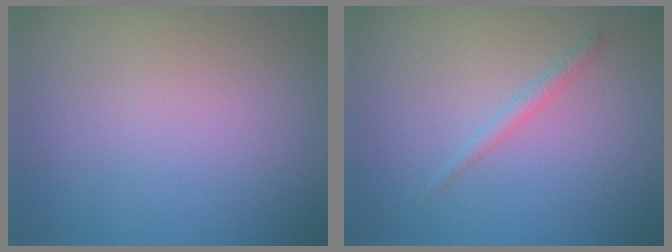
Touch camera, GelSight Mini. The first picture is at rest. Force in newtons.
{"total": 1.0, "press": 1.0, "slide": 0.1}